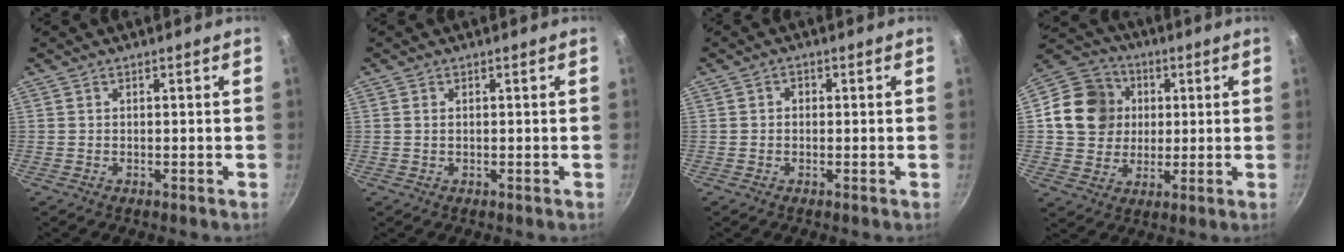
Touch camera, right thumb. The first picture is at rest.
{"total": 0.7, "force": [0.1, 0.4, 0.6], "torque": [-0.011, 0.001, 0.001]}
{"total": 1.2, "force": [-0.1, 1.1, 0.5], "torque": [-0.008, 0.005, -0.003]}
{"total": 13.2, "force": [2.1, 11.8, 5.6], "torque": [-0.076, 0.016, 0.030]}